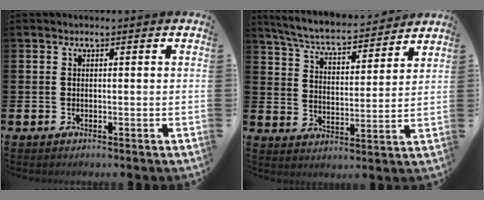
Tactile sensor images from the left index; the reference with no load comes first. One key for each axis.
{"total": 6.3, "fx": 6.0, "fy": 0.9, "fz": 1.9, "tx": -0.064, "ty": -0.045, "tz": 0.100}